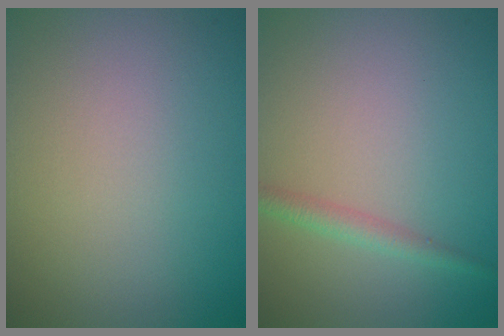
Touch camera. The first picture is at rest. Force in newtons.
{"total": 1.7, "press": 1.7, "slide": 0.1}